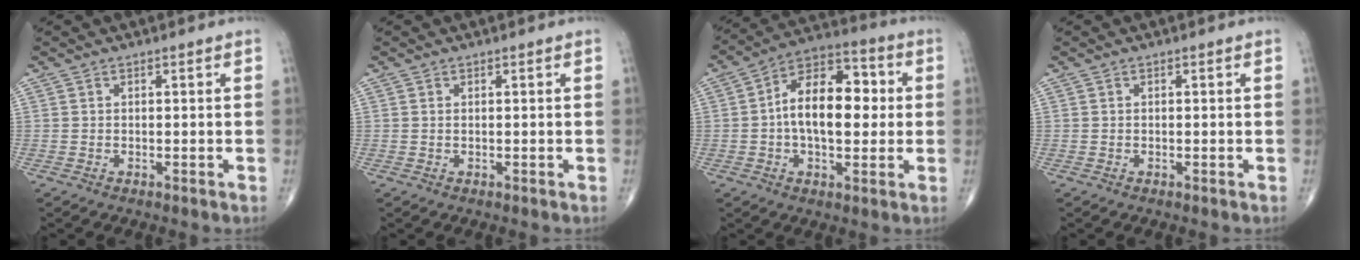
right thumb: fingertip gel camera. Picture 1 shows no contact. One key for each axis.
{"total": 0.0}
{"total": 15.4, "fx": 0.7, "fy": 8.6, "fz": 12.8, "tx": -0.182, "ty": 0.032, "tz": 0.002}
{"total": 0.0}